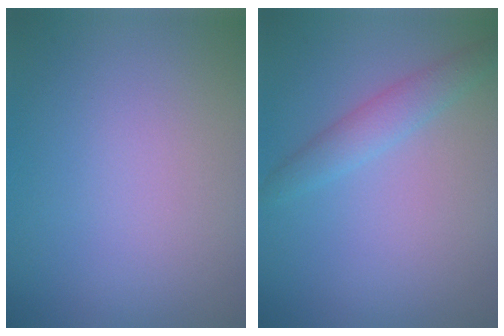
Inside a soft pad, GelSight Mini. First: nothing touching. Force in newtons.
{"total": 2.2, "press": 2.2, "slide": 0.1}